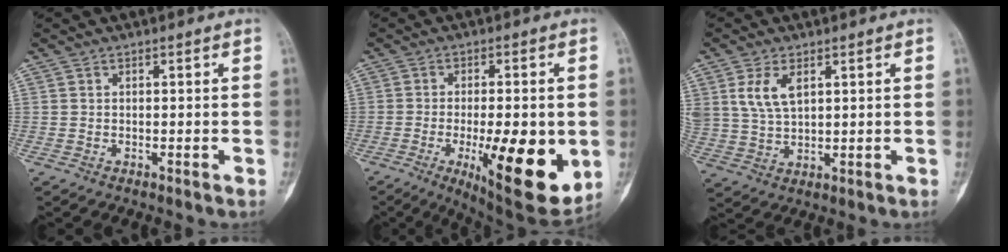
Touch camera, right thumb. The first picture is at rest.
{"total": 18.6, "force": [-4.1, 6.0, 17.1], "torque": [-0.223, -0.023, -0.040]}
{"total": 6.6, "force": [2.8, 3.5, 4.9], "torque": [-0.097, -0.007, 0.064]}